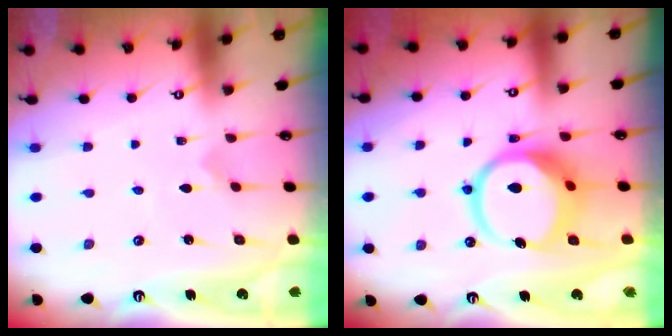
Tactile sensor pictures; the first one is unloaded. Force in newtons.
{"total": 14.3, "press": 14.2, "slide": 1.9}